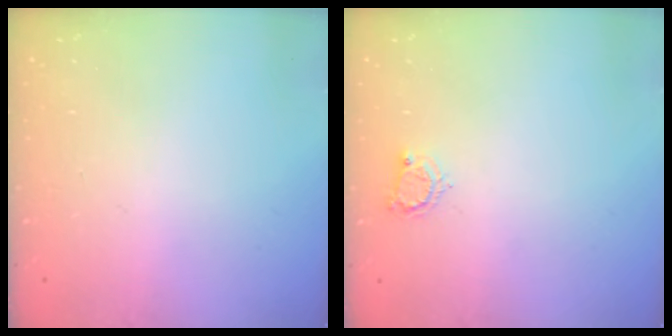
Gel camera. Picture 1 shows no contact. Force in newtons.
{"total": 4.5, "press": 4.5, "slide": 0.5}